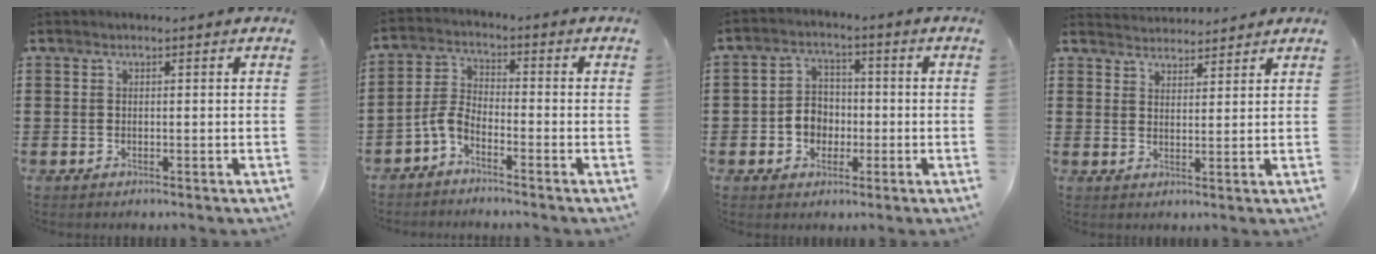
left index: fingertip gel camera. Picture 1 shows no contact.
{"total": 4.2, "force": [-3.5, 1.3, 1.9], "torque": [-0.058, 0.001, -0.076]}
{"total": 4.8, "force": [-1.5, 4.1, 1.9], "torque": [-0.047, 0.013, -0.030]}
{"total": 2.8, "force": [2.7, 0.2, -0.5], "torque": [0.001, -0.009, 0.052]}